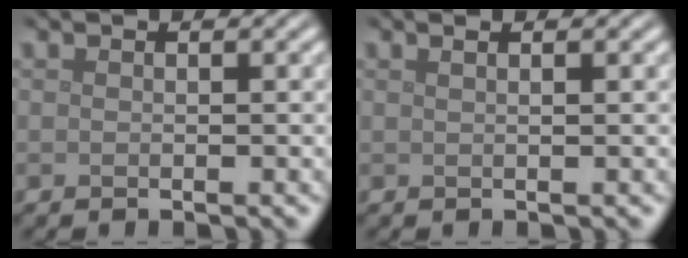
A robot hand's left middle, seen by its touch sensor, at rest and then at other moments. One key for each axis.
{"total": 2.2, "fx": 1.1, "fy": 1.0, "fz": 1.5, "tx": -0.002, "ty": 0.004, "tz": -0.006}